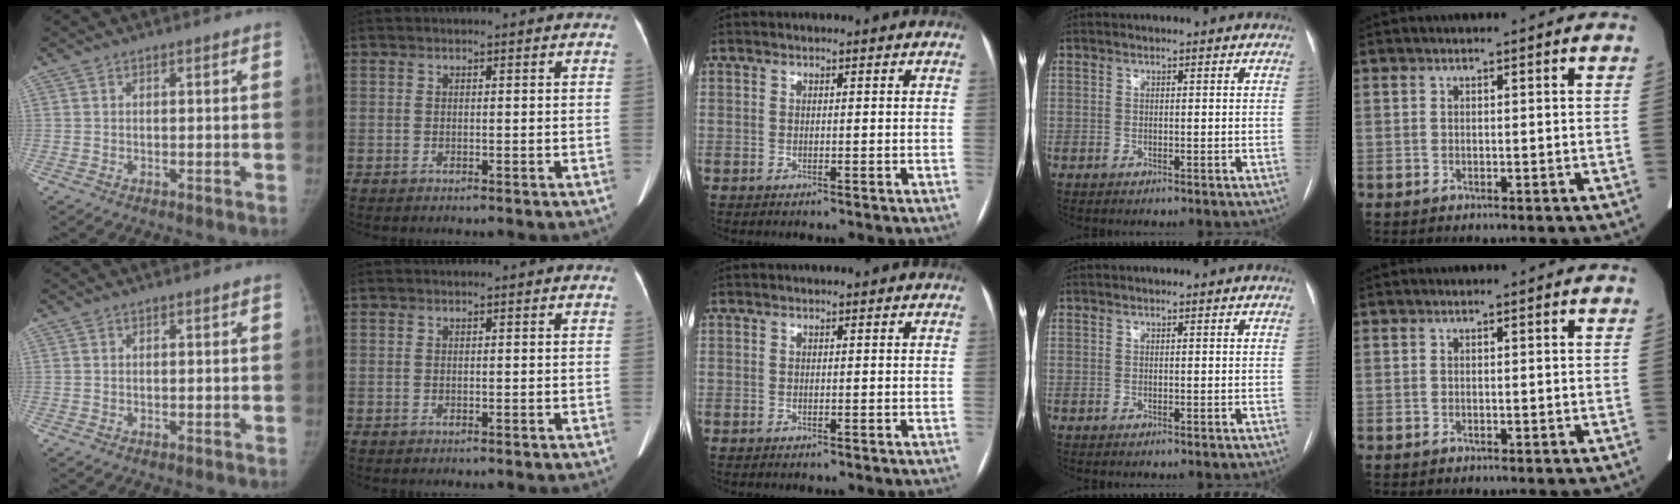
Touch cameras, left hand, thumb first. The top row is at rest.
{}